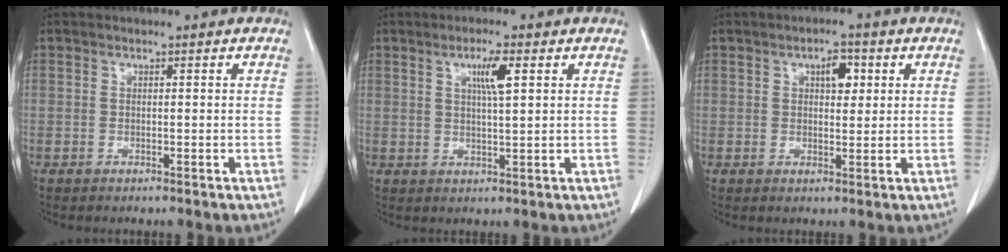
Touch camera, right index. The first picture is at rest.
{"total": 4.2, "force": [1.7, 0.2, 3.9], "torque": [-0.066, -0.002, 0.028]}
{"total": 3.6, "force": [1.3, 1.7, 2.9], "torque": [-0.043, 0.005, 0.019]}